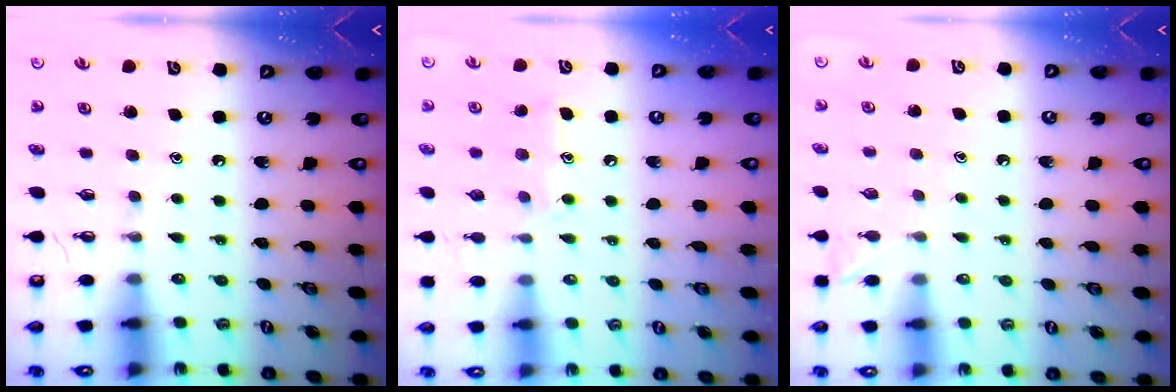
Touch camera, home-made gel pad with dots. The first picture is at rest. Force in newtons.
{"total": 10.2, "press": 10.2, "slide": 0.7}
{"total": 3.4, "press": 3.4, "slide": 0.4}